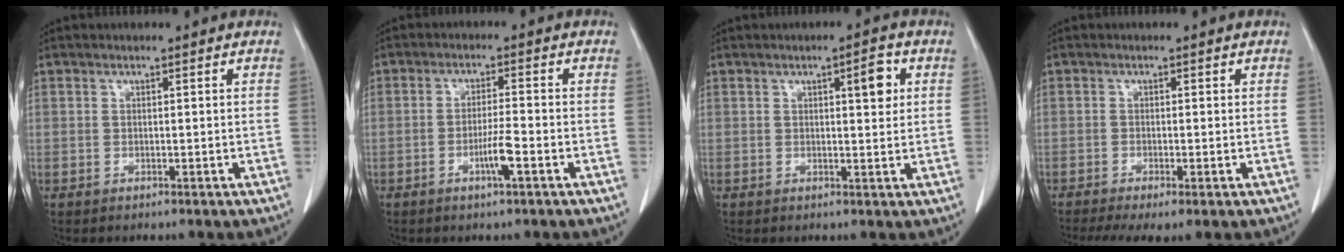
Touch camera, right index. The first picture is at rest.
{"total": 4.1, "force": [-1.8, -0.1, 3.7], "torque": [-0.069, -0.005, -0.034]}
{"total": 3.8, "force": [1.3, 0.9, 3.4], "torque": [-0.049, 0.002, 0.019]}
{"total": 5.8, "force": [-3.8, 1.3, 4.3], "torque": [-0.071, -0.013, -0.063]}